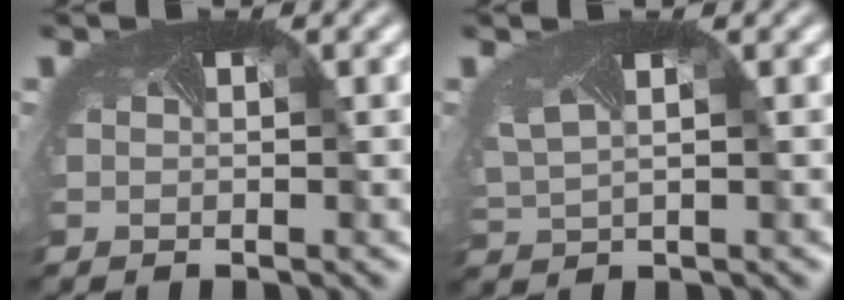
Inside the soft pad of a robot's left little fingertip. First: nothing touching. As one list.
[{"total": 1.9, "force": [1.2, 0.8, 1.2], "torque": [-0.046, -0.001, 0.039]}]